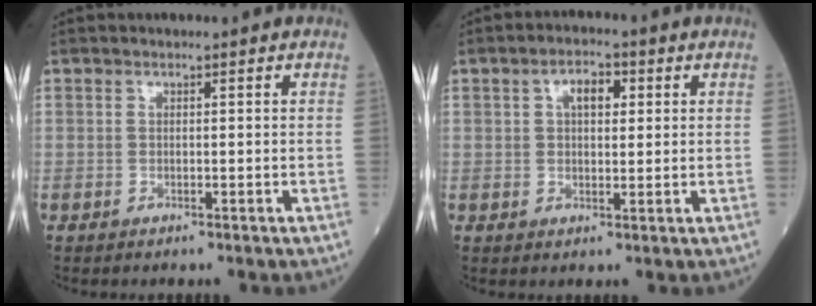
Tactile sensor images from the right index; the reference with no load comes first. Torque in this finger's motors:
{"motor_torque": [0.04, 0.04, 0.06, 0.02]}